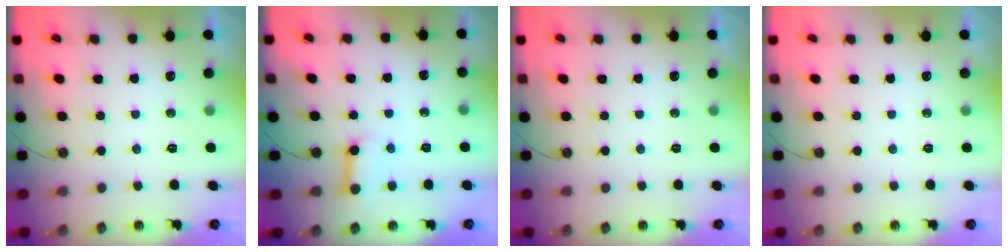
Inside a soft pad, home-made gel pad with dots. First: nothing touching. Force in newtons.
{"total": 7.3, "press": 7.3, "slide": 0.9}
{"total": 0.0}
{"total": 0.0}